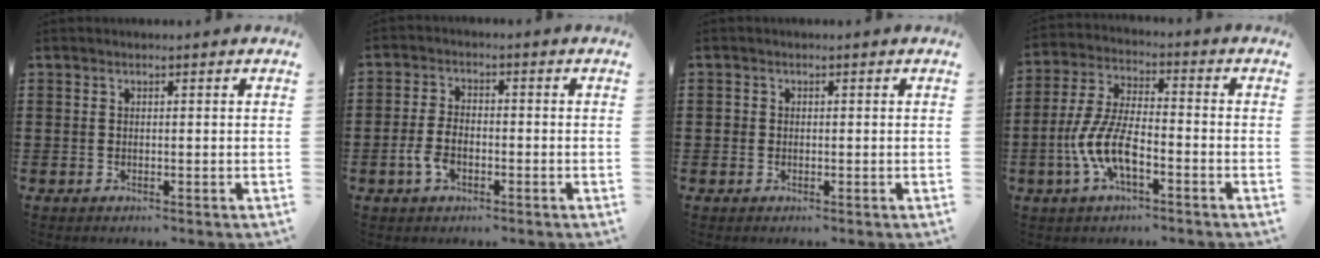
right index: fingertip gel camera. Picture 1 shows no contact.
{"total": 4.3, "force": [-1.8, 2.1, 3.2], "torque": [-0.077, -0.004, -0.036]}
{"total": 0.8, "force": [-0.1, 0.8, 0.2], "torque": [-0.005, 0.005, -0.003]}
{"total": 8.7, "force": [-3.6, 2.9, 7.3], "torque": [-0.171, -0.010, -0.071]}